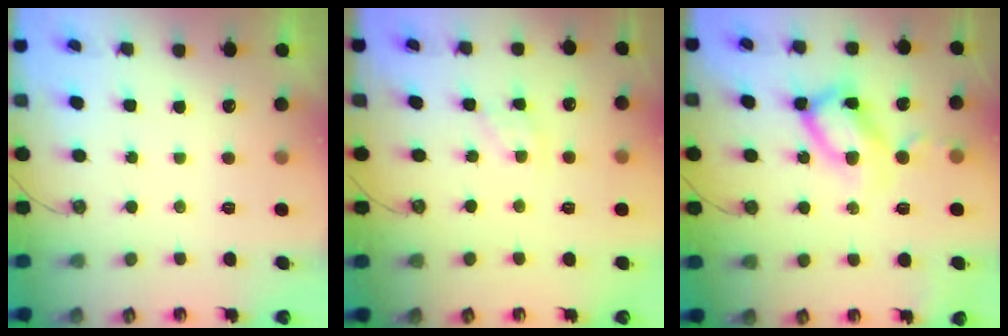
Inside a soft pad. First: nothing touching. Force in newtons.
{"total": 3.7, "press": 3.7, "slide": 0.3}
{"total": 15.5, "press": 15.5, "slide": 1.2}